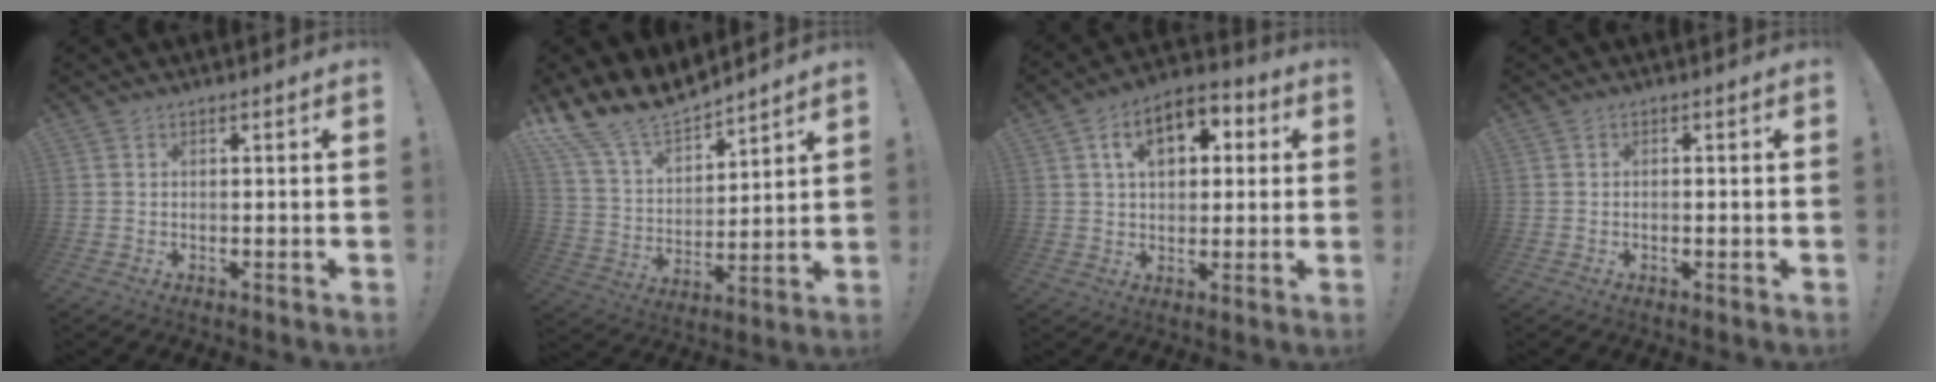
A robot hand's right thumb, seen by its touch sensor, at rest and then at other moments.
{"total": 15.5, "force": [13.8, 5.4, 4.5], "torque": [-0.115, -0.111, 0.258]}
{"total": 11.9, "force": [4.1, 7.8, 8.0], "torque": [-0.118, -0.001, 0.072]}
{"total": 0.7, "force": [-0.5, 0.2, 0.5], "torque": [-0.016, 0.003, -0.007]}